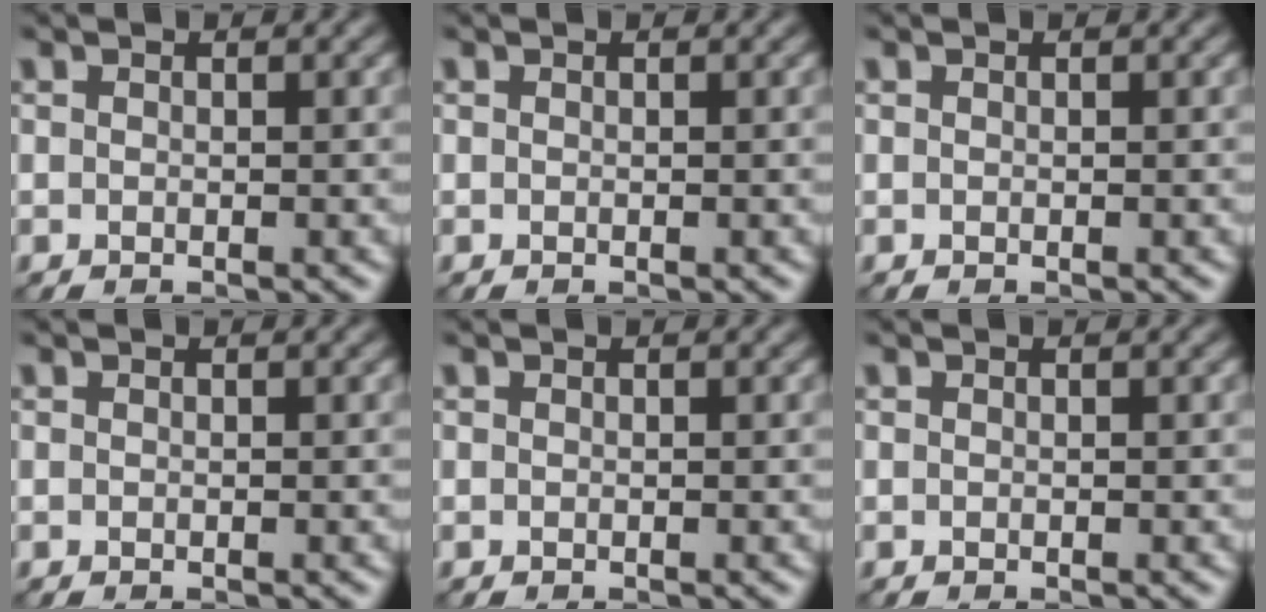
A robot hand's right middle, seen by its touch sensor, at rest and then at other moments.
{"total": 0.0}
{"total": 0.0}
{"total": 0.0}
{"total": 0.0}
{"total": 0.0}